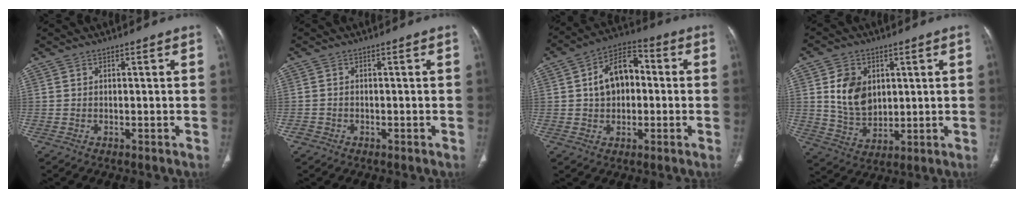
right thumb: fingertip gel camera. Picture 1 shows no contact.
{"total": 1.4, "force": [-0.7, 1.2, 0.2], "torque": [-0.003, 0.005, -0.017]}
{"total": 11.7, "force": [0.9, 7.9, 8.5], "torque": [-0.117, 0.030, 0.005]}
{"total": 10.3, "force": [2.5, 7.8, 6.3], "torque": [-0.082, -0.019, 0.056]}